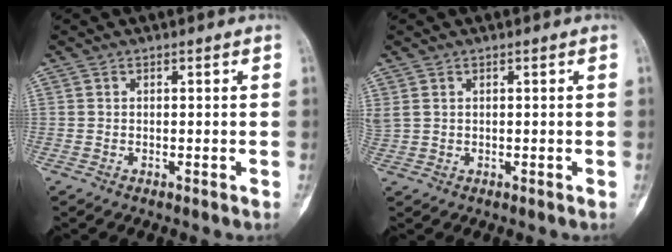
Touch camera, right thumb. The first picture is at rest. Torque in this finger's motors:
{"motor_torque": [-0.13, 0.25, 0.95, 0.10, 0.07]}